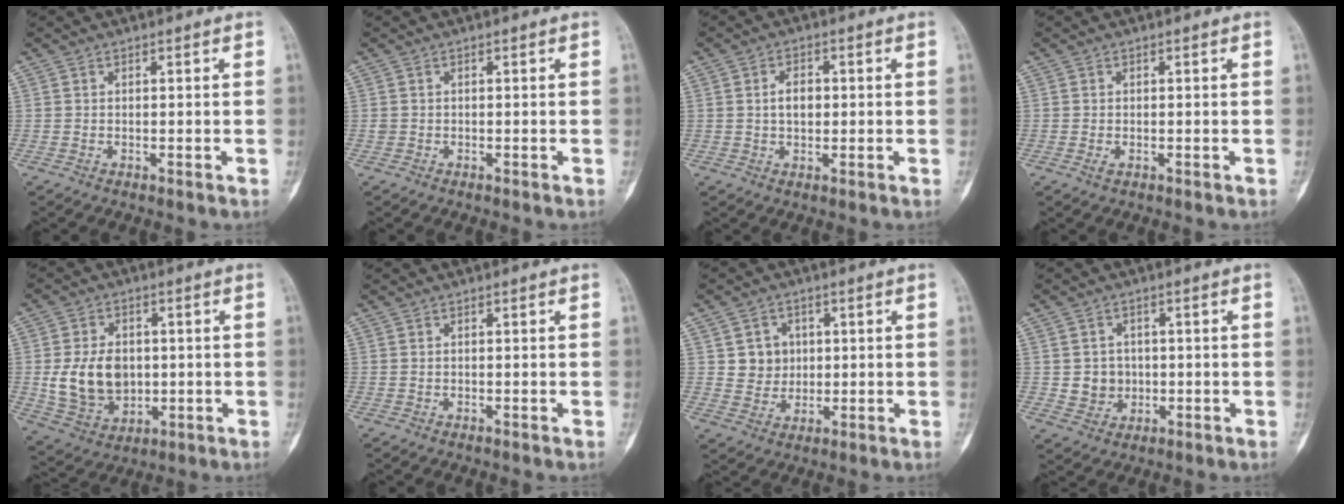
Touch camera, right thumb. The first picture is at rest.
{"total": 0.6, "force": [0.0, 0.5, 0.1], "torque": [0.001, 0.003, -0.001]}
{"total": 3.9, "force": [0.4, 2.6, 2.9], "torque": [-0.041, 0.006, 0.005]}
{"total": 1.0, "force": [-0.2, 0.6, 0.8], "torque": [-0.017, -0.001, -0.004]}
{"total": 12.1, "force": [0.0, 8.9, 8.2], "torque": [-0.124, -0.005, 0.014]}
{"total": 0.0}
{"total": 6.0, "force": [1.3, 5.5, 1.9], "torque": [0.002, -0.001, 0.023]}
{"total": 5.0, "force": [-0.1, 4.6, 1.9], "torque": [-0.006, 0.005, 0.004]}